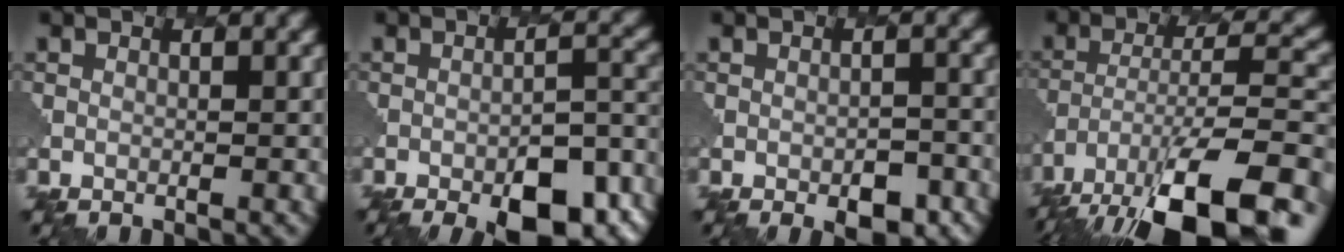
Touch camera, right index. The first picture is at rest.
{"total": 9.9, "force": [-6.4, 3.3, 6.7], "torque": [-0.090, -0.005, -0.085]}
{"total": 3.2, "force": [-1.9, 1.4, 2.1], "torque": [-0.029, 0.001, -0.022]}
{"total": 14.4, "force": [-9.8, 4.9, 9.3], "torque": [-0.178, -0.007, -0.152]}